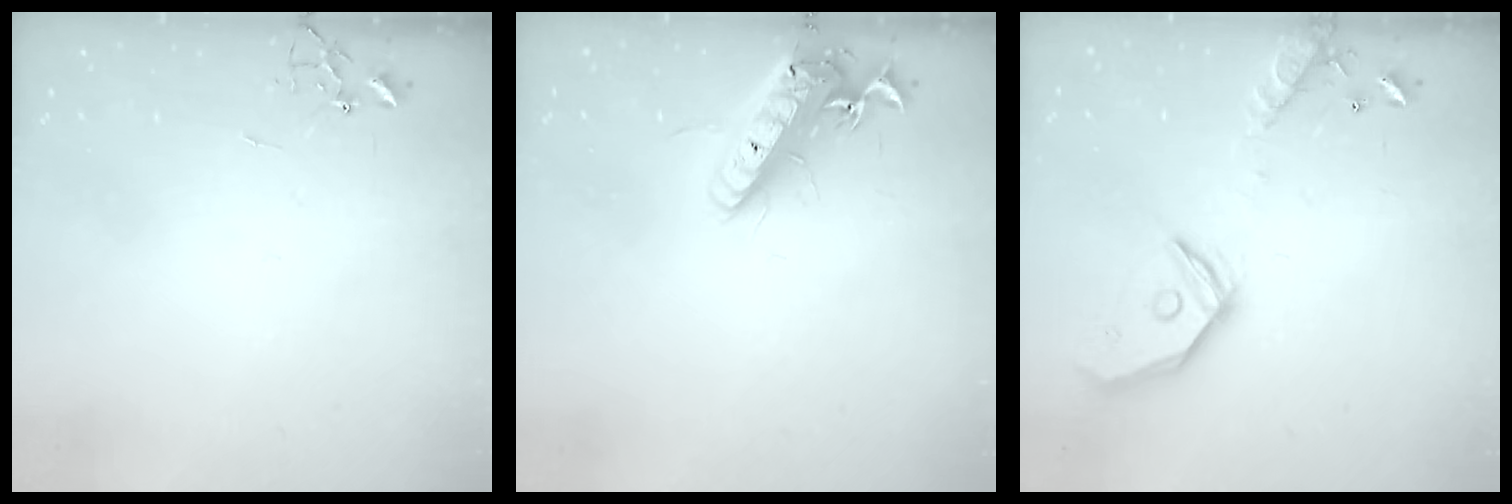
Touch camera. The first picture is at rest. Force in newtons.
{"total": 16.1, "press": 15.8, "slide": 3.2}
{"total": 17.6, "press": 17.4, "slide": 2.7}